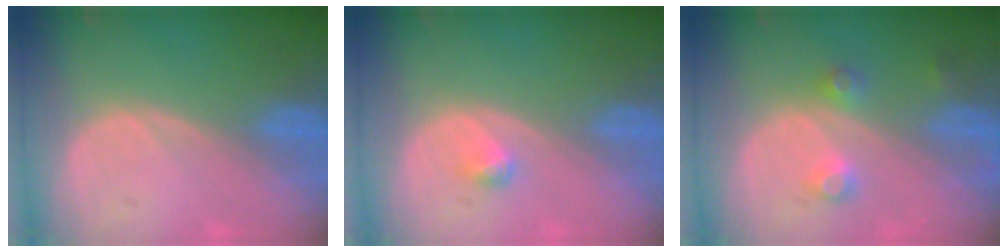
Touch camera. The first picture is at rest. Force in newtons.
{"total": 1.3, "press": 1.2, "slide": 0.1}
{"total": 3.7, "press": 3.4, "slide": 1.3}